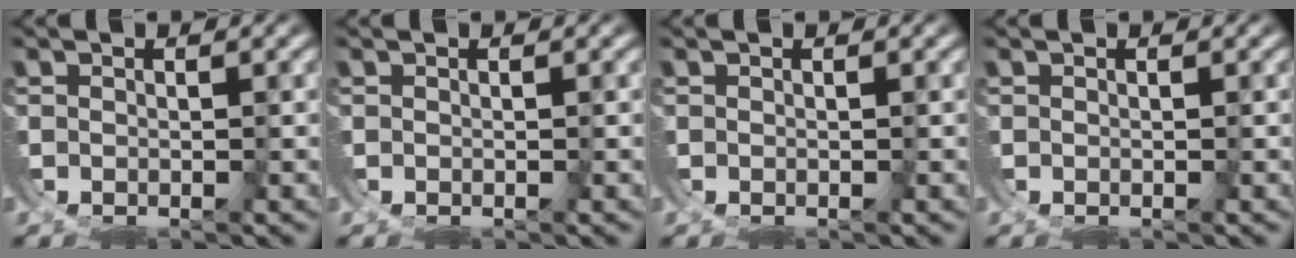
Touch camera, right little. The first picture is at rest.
{"total": 0.0}
{"total": 0.0}
{"total": 0.0}